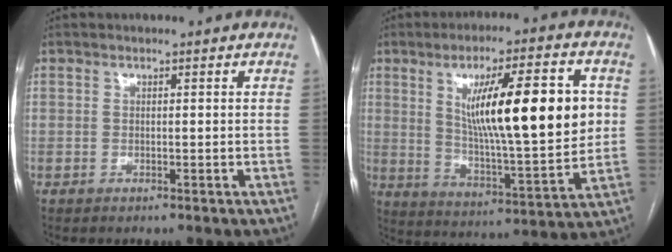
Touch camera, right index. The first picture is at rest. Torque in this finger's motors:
{"motor_torque": [1.37, 0.76, 1.05, 0.21]}